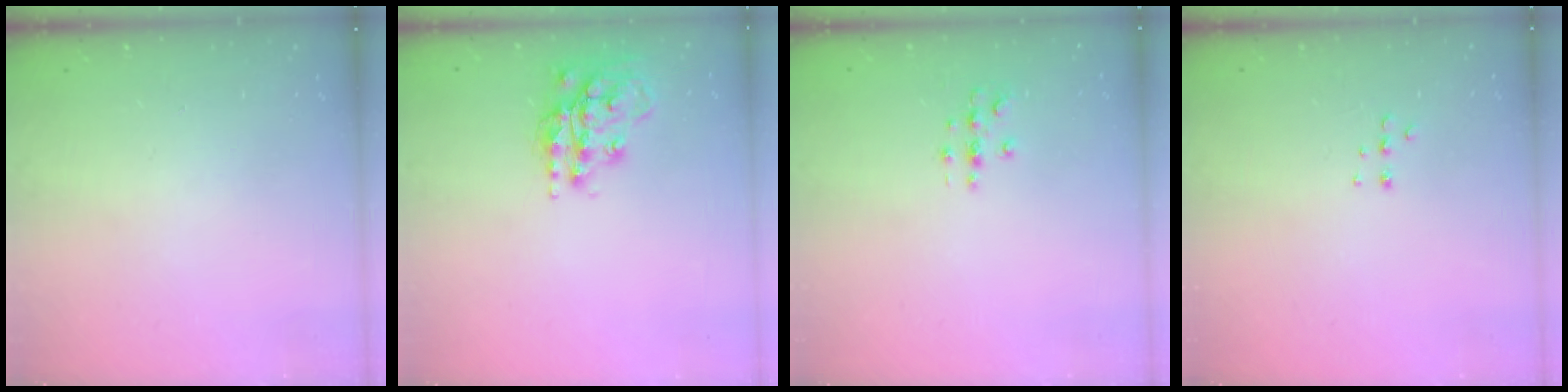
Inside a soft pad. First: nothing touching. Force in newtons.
{"total": 16.1, "press": 16.0, "slide": 1.3}
{"total": 3.0, "press": 3.0, "slide": 0.3}
{"total": 5.1, "press": 5.0, "slide": 0.7}